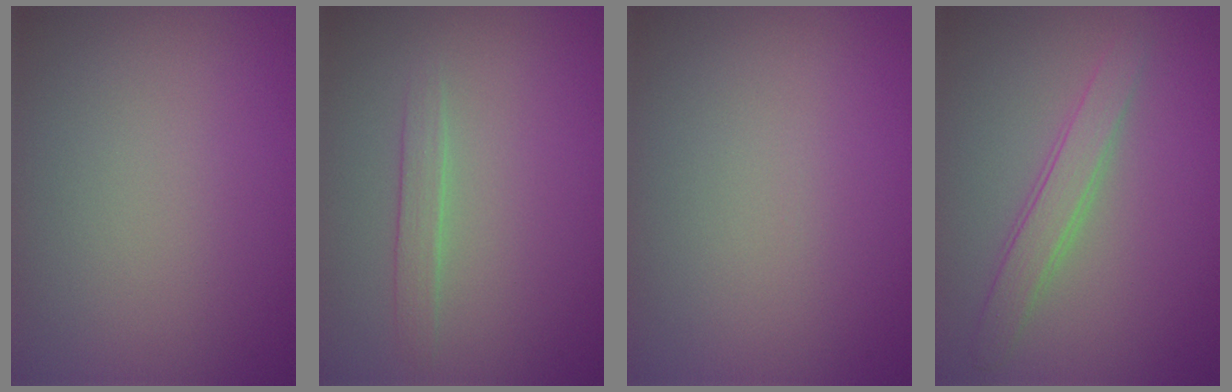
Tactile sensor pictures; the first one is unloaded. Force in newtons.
{"total": 1.3, "press": 1.3, "slide": 0.1}
{"total": 0.0}
{"total": 2.4, "press": 2.4, "slide": 0.2}